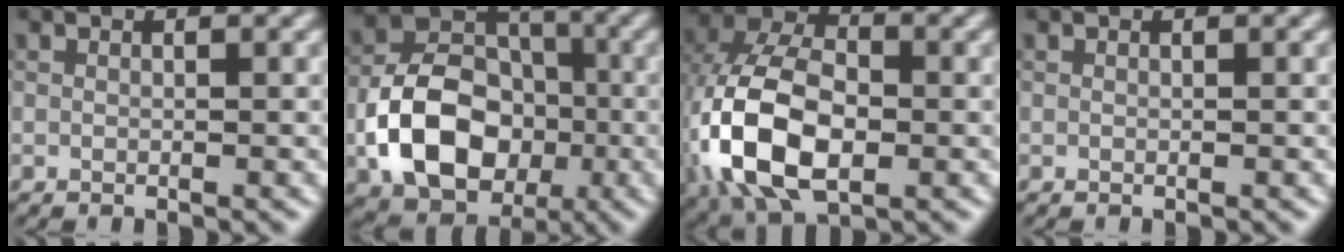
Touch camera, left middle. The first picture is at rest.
{"total": 9.7, "force": [-2.6, 7.1, 6.1], "torque": [-0.108, 0.003, -0.048]}
{"total": 12.2, "force": [-2.5, 7.7, 9.1], "torque": [-0.210, -0.008, -0.060]}
{"total": 0.0}